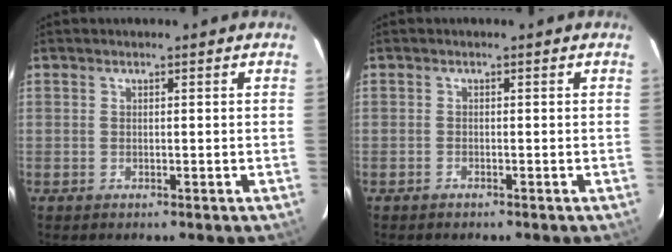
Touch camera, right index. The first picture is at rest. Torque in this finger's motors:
{"motor_torque": [0.18, -0.24, -0.13, -0.03]}